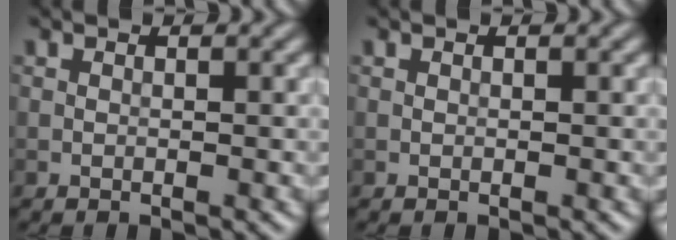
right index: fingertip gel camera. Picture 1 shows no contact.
{"total": 0.0}